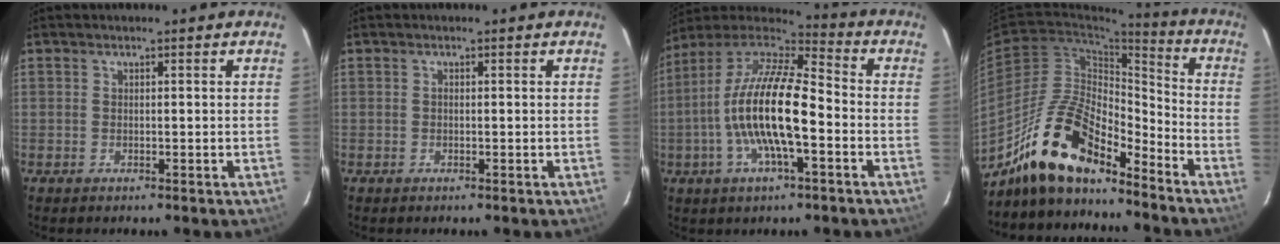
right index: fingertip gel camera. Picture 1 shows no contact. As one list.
[{"total": 0.0}, {"total": 17.8, "force": [-4.0, 5.1, 16.6], "torque": [-0.313, -0.006, -0.082]}, {"total": 17.1, "force": [-13.2, 5.4, 9.4], "torque": [-0.179, 0.008, -0.250]}]